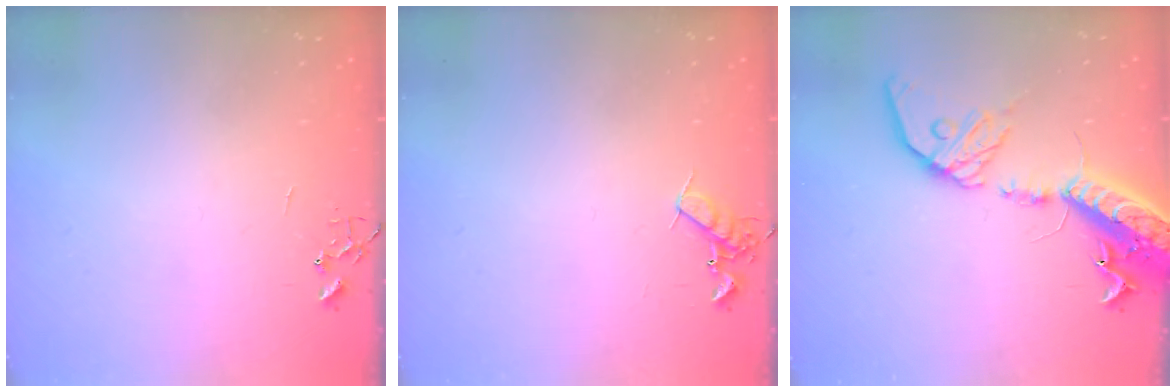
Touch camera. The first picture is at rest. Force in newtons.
{"total": 7.5, "press": 7.5, "slide": 0.8}
{"total": 20.9, "press": 20.4, "slide": 4.4}